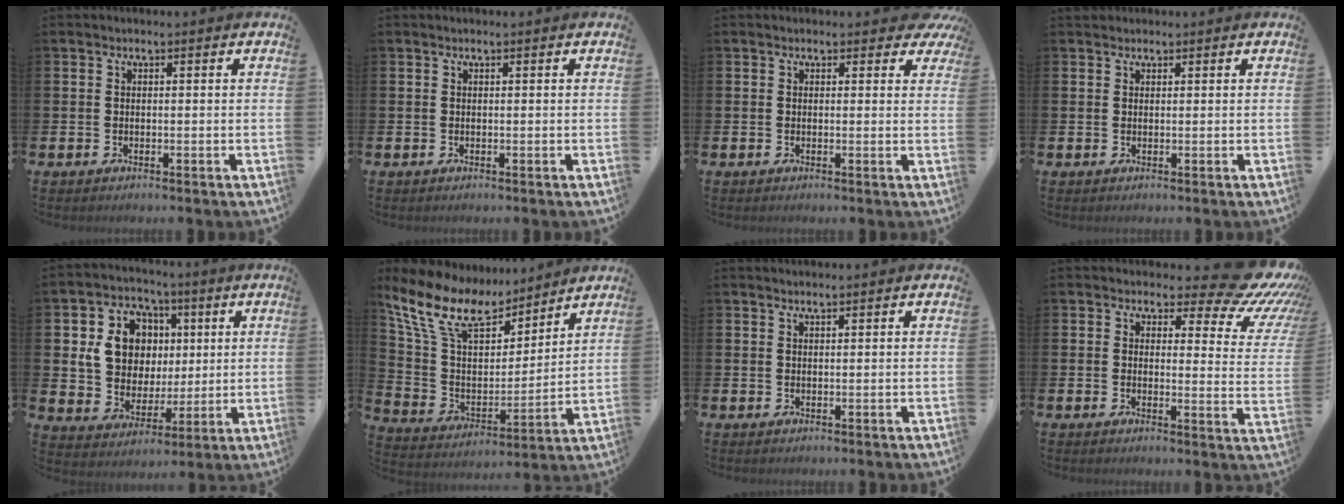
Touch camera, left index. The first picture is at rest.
{"total": 0.0}
{"total": 1.3, "force": [0.8, 0.9, 0.3], "torque": [0.009, 0.004, 0.010]}
{"total": 1.2, "force": [1.1, 0.5, -0.1], "torque": [0.025, -0.005, 0.016]}
{"total": 9.9, "force": [3.7, 8.2, 4.2], "torque": [-0.113, 0.006, 0.070]}
{"total": 12.5, "force": [10.4, 5.0, 4.9], "torque": [-0.155, -0.056, 0.188]}
{"total": 0.8, "force": [0.8, -0.1, 0.1], "torque": [0.000, -0.002, 0.014]}
{"total": 6.8, "force": [5.6, 2.4, 3.0], "torque": [-0.032, -0.056, 0.088]}